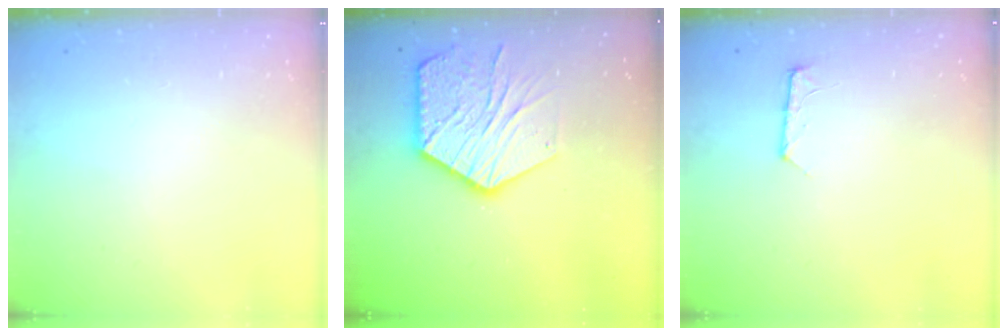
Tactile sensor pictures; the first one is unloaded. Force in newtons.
{"total": 17.4, "press": 17.4, "slide": 1.3}
{"total": 6.7, "press": 6.7, "slide": 0.7}